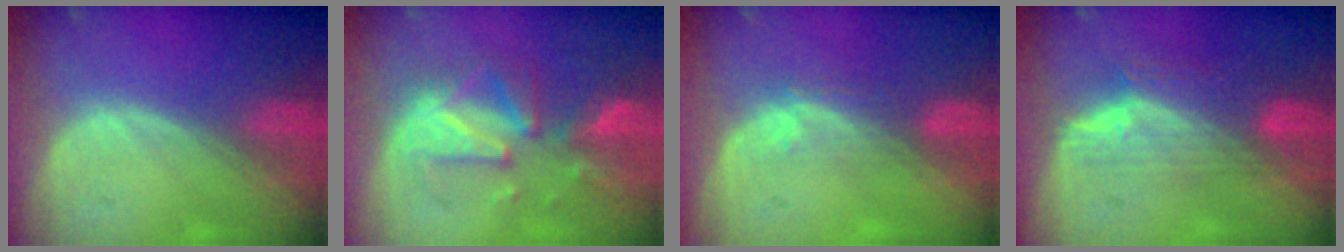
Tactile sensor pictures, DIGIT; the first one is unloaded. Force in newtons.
{"total": 10.0, "press": 8.9, "slide": 4.6}
{"total": 3.4, "press": 3.0, "slide": 1.7}
{"total": 7.6, "press": 6.7, "slide": 3.5}